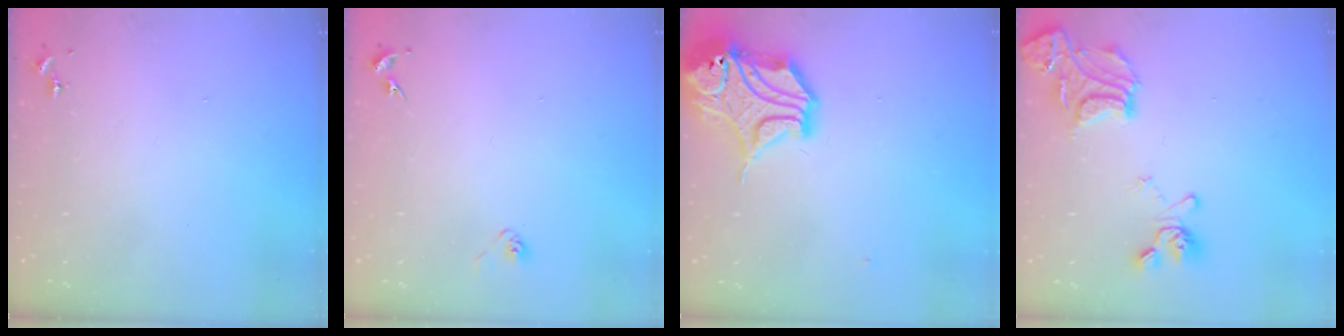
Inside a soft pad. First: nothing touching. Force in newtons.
{"total": 2.8, "press": 2.6, "slide": 1.1}
{"total": 16.6, "press": 16.5, "slide": 2.1}
{"total": 17.7, "press": 17.7, "slide": 1.6}